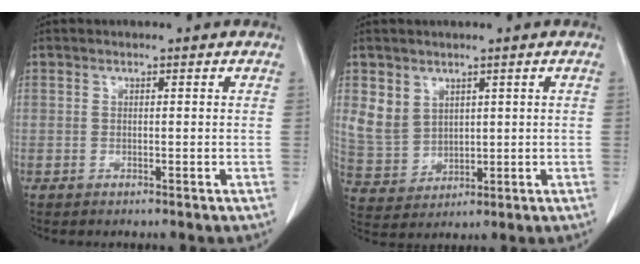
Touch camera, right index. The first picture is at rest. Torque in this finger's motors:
{"motor_torque": [0.39, 0.35, 0.21, 0.05]}